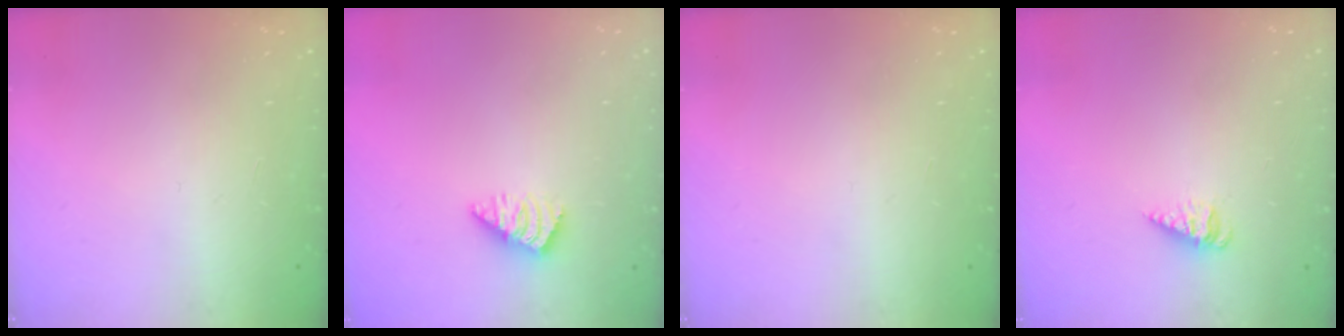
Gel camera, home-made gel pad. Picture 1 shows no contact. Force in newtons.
{"total": 1.5, "press": 1.5, "slide": 0.3}
{"total": 0.0}
{"total": 2.8, "press": 2.8, "slide": 0.2}